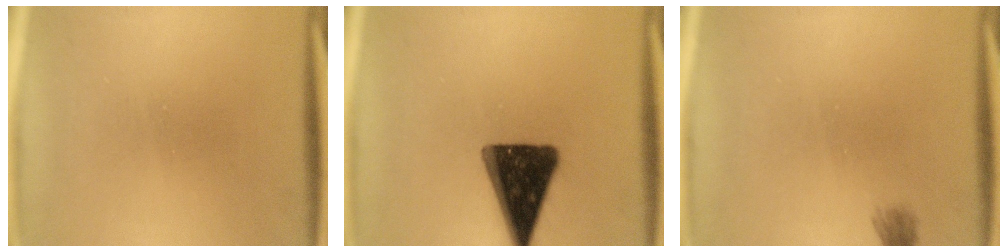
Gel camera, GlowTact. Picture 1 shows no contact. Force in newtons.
{"total": 15.3}
{"total": 1.9}